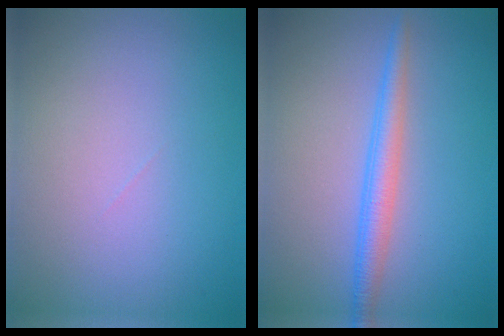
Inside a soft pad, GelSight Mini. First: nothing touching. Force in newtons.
{"total": 2.7, "press": 2.7, "slide": 0.0}